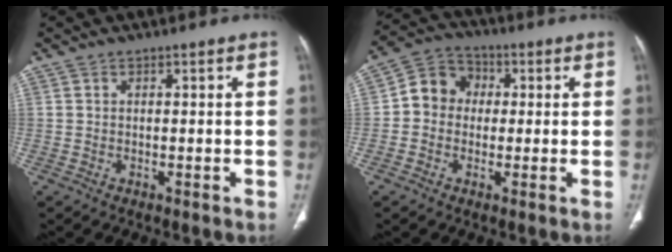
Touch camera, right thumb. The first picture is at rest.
{"total": 7.8, "force": [0.0, 7.0, 3.6], "torque": [-0.037, 0.025, -0.016]}